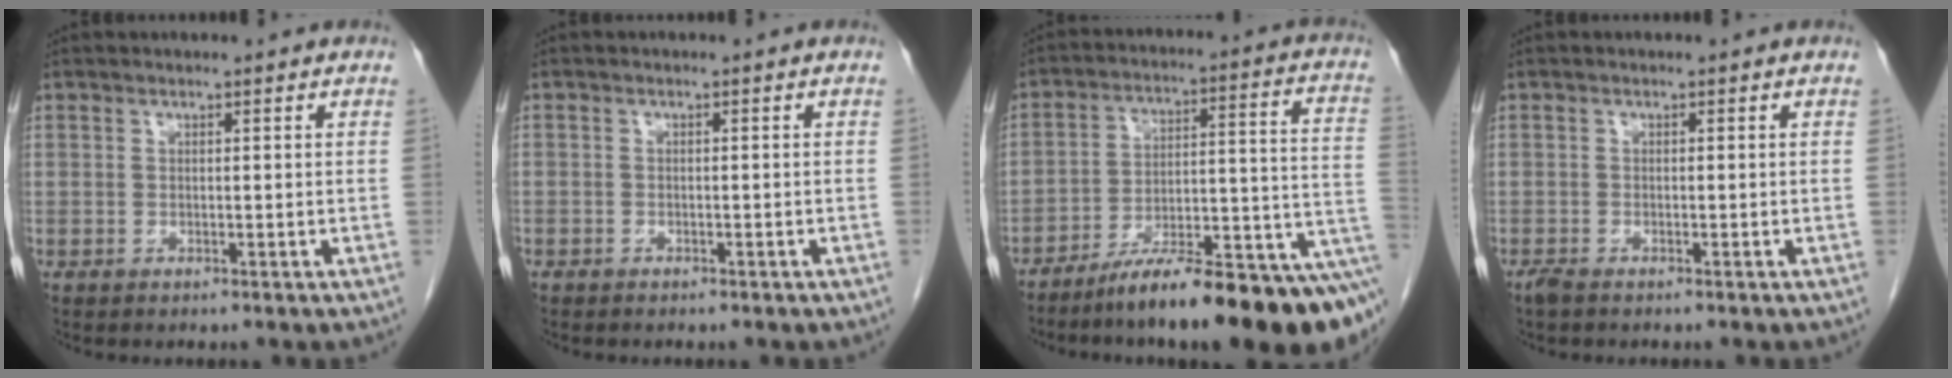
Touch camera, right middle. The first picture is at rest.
{"total": 1.0, "force": [-0.8, 0.5, 0.2], "torque": [-0.011, 0.001, -0.013]}
{"total": 20.5, "force": [-13.9, 2.0, 15.0], "torque": [-0.142, 0.030, -0.220]}
{"total": 1.2, "force": [-1.0, 0.2, 0.7], "torque": [-0.022, -0.005, -0.020]}